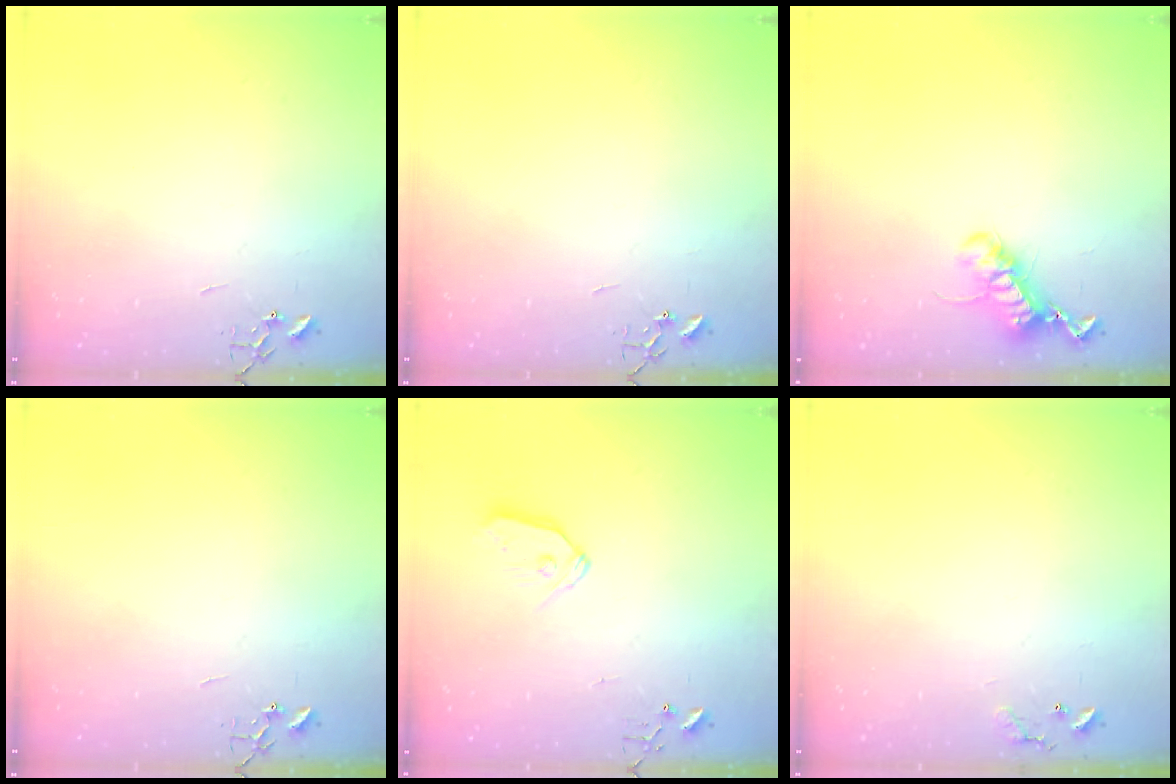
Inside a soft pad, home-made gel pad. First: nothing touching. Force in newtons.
{"total": 0.0}
{"total": 12.2, "press": 12.2, "slide": 0.9}
{"total": 0.0}
{"total": 8.4, "press": 8.4, "slide": 0.5}
{"total": 7.7, "press": 7.7, "slide": 0.5}